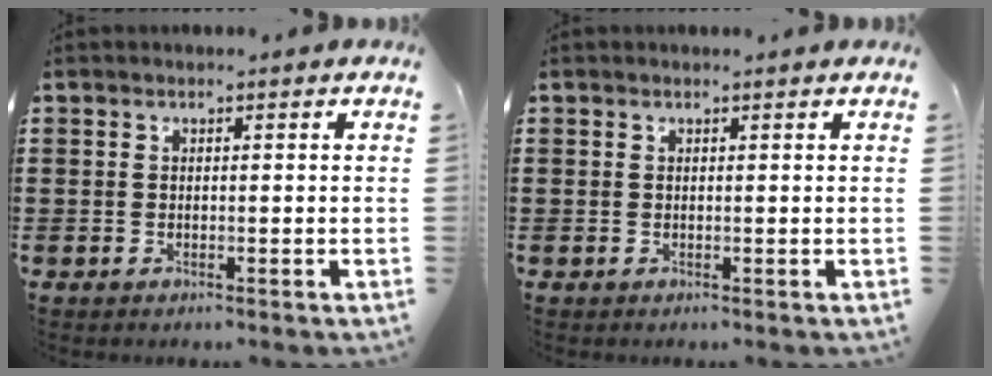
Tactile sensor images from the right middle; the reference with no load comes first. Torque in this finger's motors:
{"motor_torque": [0.03, -0.03, -0.07, -0.01]}